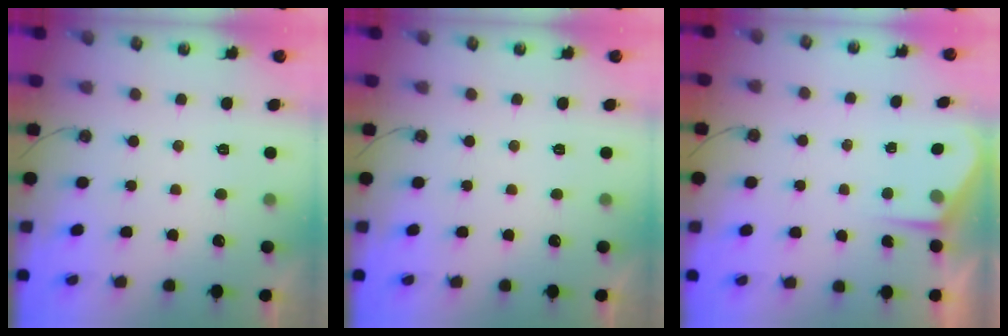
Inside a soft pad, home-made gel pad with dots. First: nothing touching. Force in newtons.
{"total": 0.0}
{"total": 2.7, "press": 2.7, "slide": 0.4}